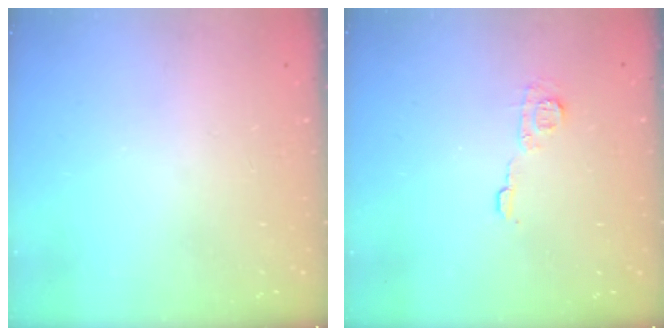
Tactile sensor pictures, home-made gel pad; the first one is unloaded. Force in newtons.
{"total": 6.4, "press": 6.4, "slide": 0.5}